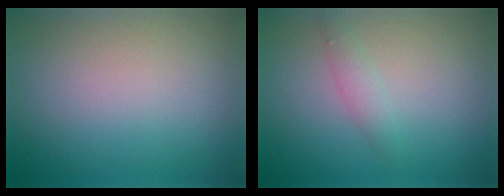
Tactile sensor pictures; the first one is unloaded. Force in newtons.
{"total": 1.4, "press": 1.4, "slide": 0.1}